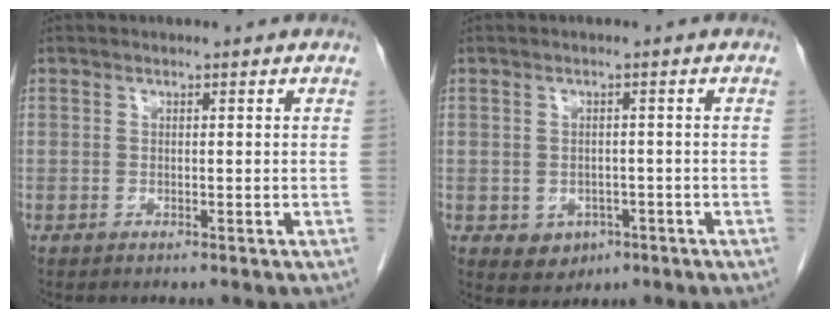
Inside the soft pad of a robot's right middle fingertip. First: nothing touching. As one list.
[{"total": 3.5, "force": [-1.4, 2.8, 1.6], "torque": [-0.017, 0.002, -0.008]}]